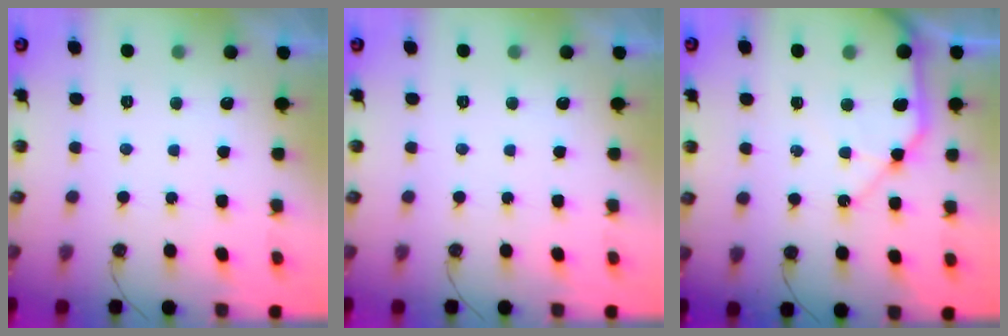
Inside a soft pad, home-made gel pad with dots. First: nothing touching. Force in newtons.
{"total": 0.0}
{"total": 12.9, "press": 12.8, "slide": 2.0}